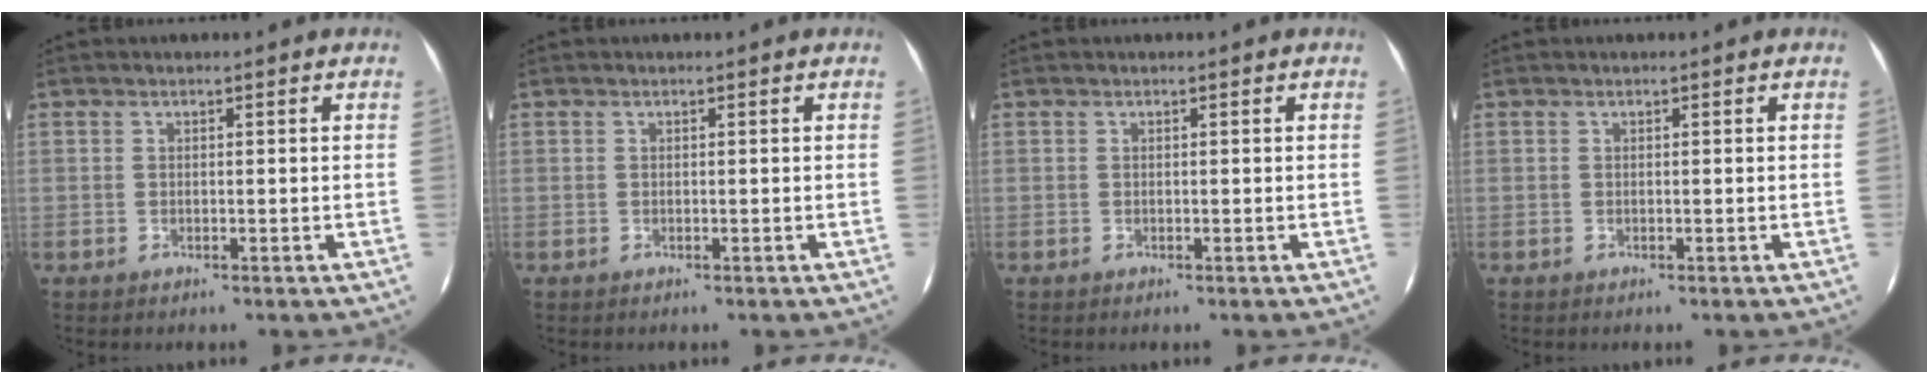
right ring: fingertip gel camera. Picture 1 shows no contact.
{"total": 0.0}
{"total": 0.0}
{"total": 0.0}